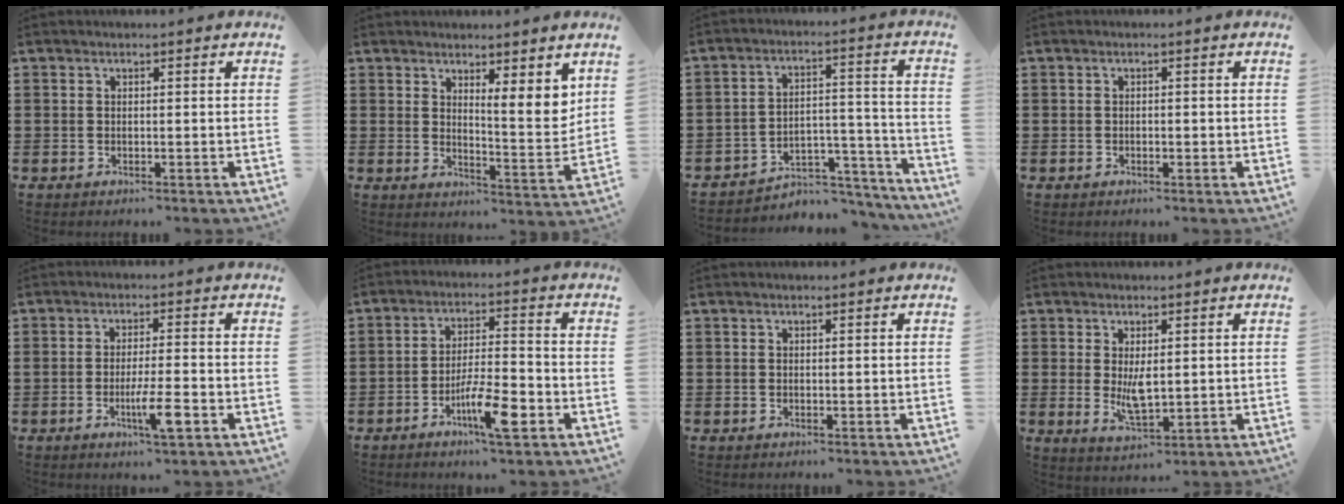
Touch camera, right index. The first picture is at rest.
{"total": 5.7, "force": [4.2, 1.3, 3.7], "torque": [-0.058, -0.023, 0.070]}
{"total": 5.3, "force": [-4.8, 1.8, 1.1], "torque": [-0.019, 0.017, -0.096]}
{"total": 0.5, "force": [-0.3, 0.3, 0.2], "torque": [-0.007, -0.002, -0.005]}
{"total": 5.6, "force": [-2.4, 0.7, 5.0], "torque": [-0.083, -0.008, -0.040]}
{"total": 7.8, "force": [-4.1, 1.7, 6.4], "torque": [-0.112, 0.002, -0.072]}
{"total": 0.0}
{"total": 4.2, "force": [0.3, 1.7, 3.8], "torque": [-0.071, -0.005, 0.003]}